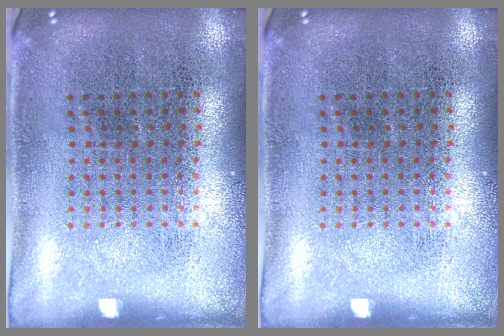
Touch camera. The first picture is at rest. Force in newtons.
{"total": 0.0}